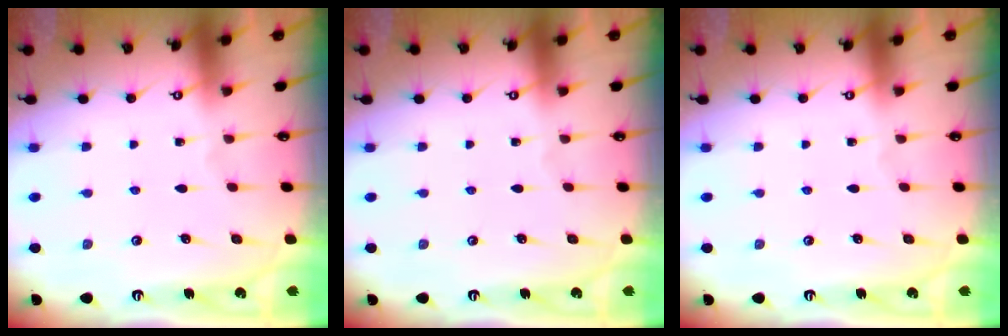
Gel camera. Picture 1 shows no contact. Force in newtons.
{"total": 0.0}
{"total": 0.0}